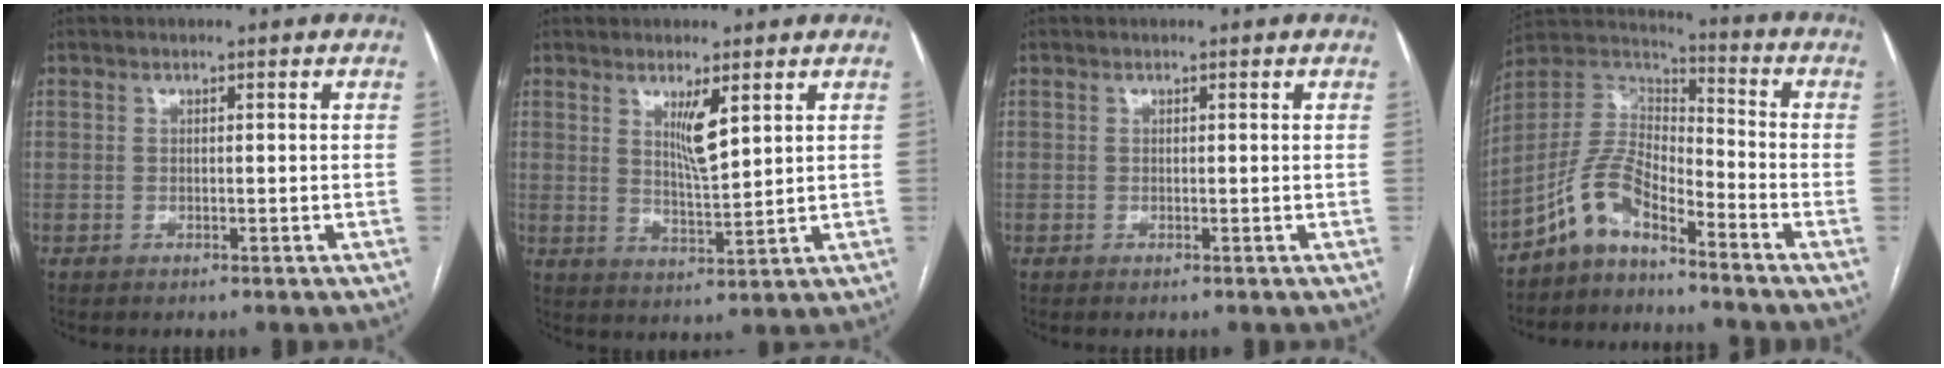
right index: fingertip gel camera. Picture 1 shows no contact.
{"total": 5.1, "force": [2.4, 0.6, 4.4], "torque": [-0.081, -0.013, 0.048]}
{"total": 0.0}
{"total": 9.1, "force": [-6.7, 3.2, 5.2], "torque": [-0.116, 0.027, -0.135]}